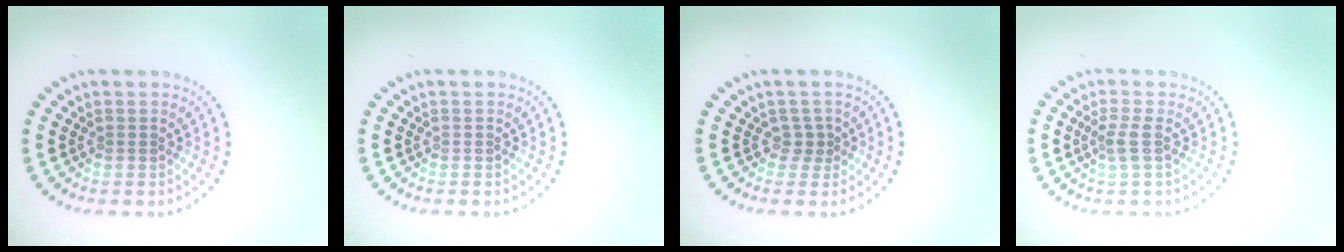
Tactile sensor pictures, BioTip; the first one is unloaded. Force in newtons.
{"total": 0.0}
{"total": 1.1, "press": 0.8, "slide": 0.7}
{"total": 1.7, "press": 1.3, "slide": 1.1}